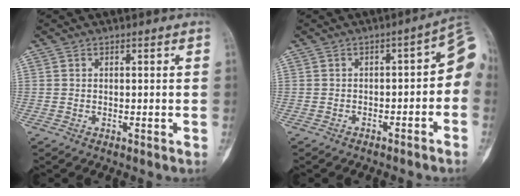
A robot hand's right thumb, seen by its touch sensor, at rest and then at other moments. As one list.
[{"total": 8.5, "force": [-3.2, 4.4, 6.6], "torque": [-0.057, 0.051, -0.045]}]